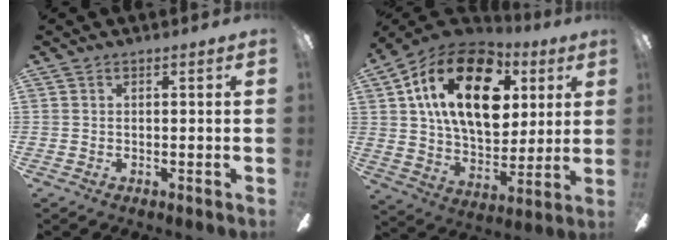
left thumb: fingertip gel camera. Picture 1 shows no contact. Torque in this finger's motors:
{"motor_torque": [2.50, 2.51, 1.34, -1.43, 0.25]}